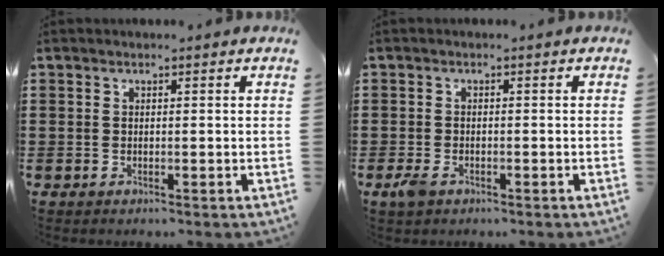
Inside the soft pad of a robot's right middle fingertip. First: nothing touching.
{"total": 3.1, "force": [-1.9, 1.3, 2.0], "torque": [-0.064, -0.006, -0.043]}